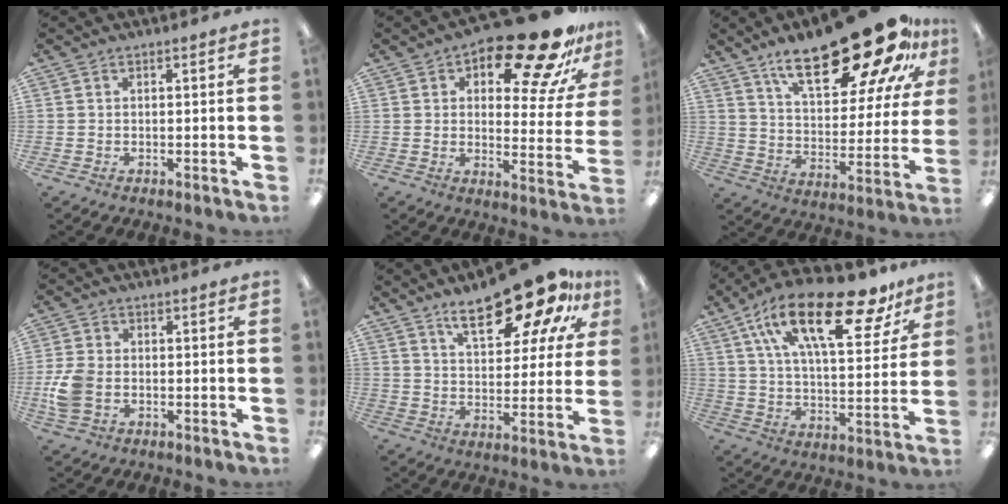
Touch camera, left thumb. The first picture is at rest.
{"total": 18.7, "force": [13.8, 6.5, 10.8], "torque": [-0.147, -0.099, 0.225]}
{"total": 26.7, "force": [18.3, 8.8, 17.4], "torque": [-0.262, -0.107, 0.297]}
{"total": 7.6, "force": [-1.3, 5.8, 4.6], "torque": [-0.094, 0.009, -0.023]}
{"total": 19.7, "force": [13.5, 7.3, 12.3], "torque": [-0.185, -0.074, 0.221]}
{"total": 24.6, "force": [14.8, 9.2, 17.3], "torque": [-0.282, -0.068, 0.243]}